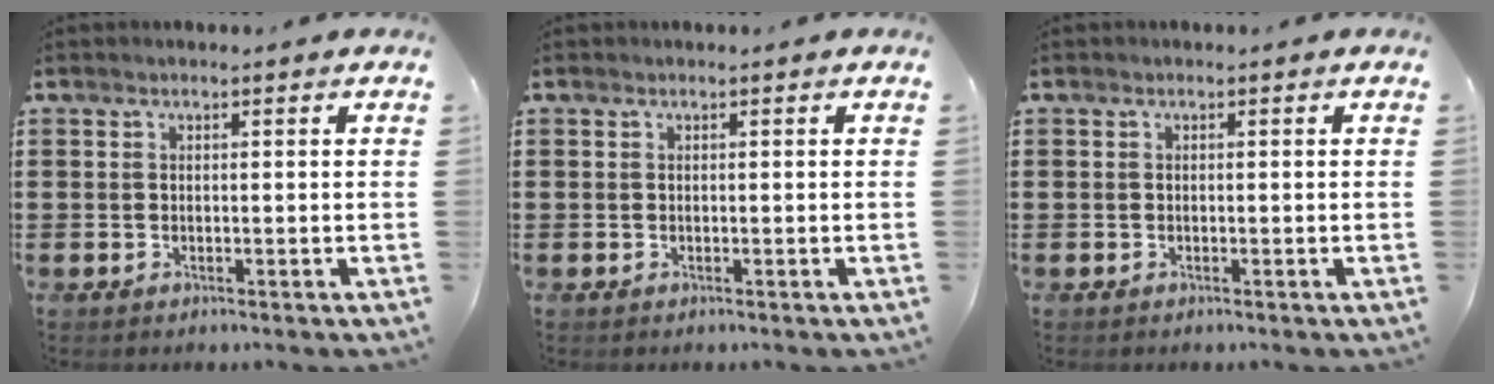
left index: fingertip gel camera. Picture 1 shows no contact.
{"total": 0.0}
{"total": 0.0}